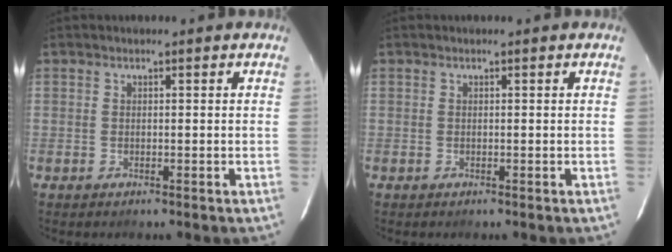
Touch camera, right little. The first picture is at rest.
{"total": 0.0}